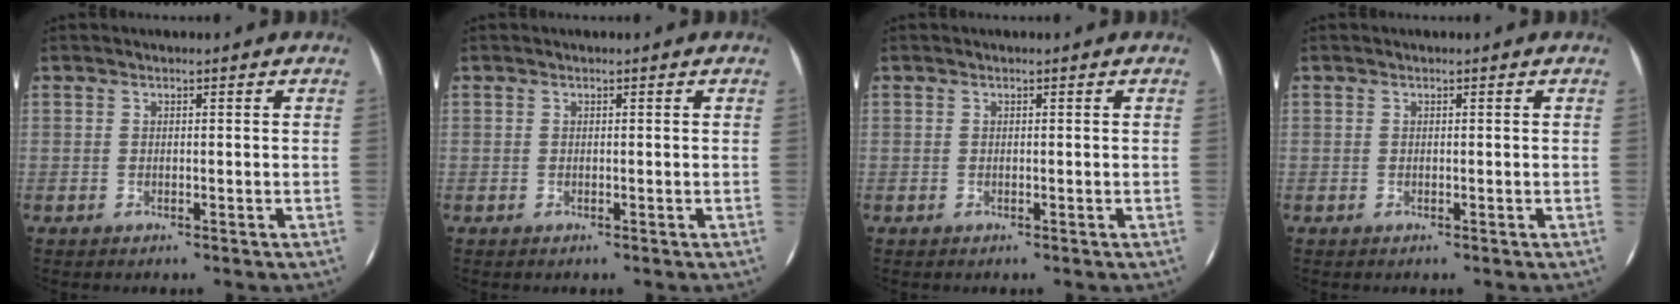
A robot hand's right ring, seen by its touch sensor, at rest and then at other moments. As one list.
[{"total": 0.0}, {"total": 0.0}, {"total": 0.0}]